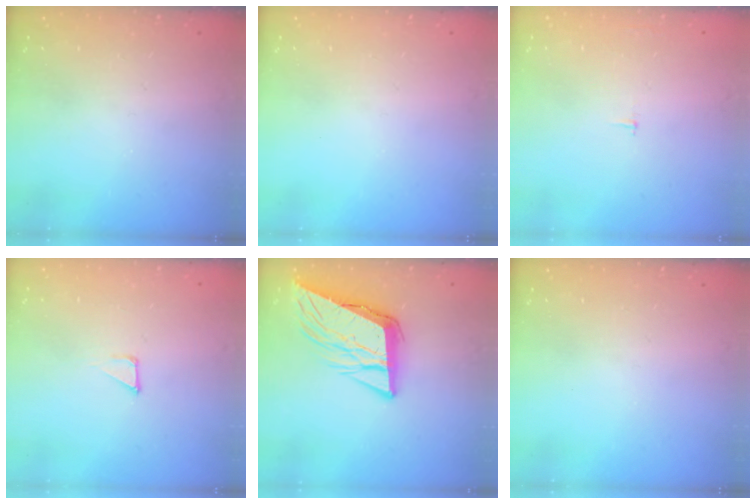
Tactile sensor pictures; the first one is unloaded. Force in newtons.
{"total": 0.0}
{"total": 2.1, "press": 2.1, "slide": 0.2}
{"total": 1.3, "press": 1.3, "slide": 0.0}
{"total": 10.6, "press": 10.2, "slide": 2.8}
{"total": 0.0}